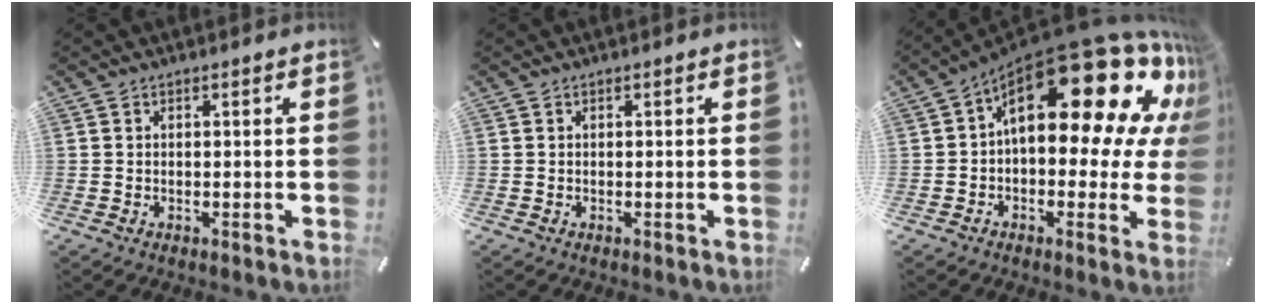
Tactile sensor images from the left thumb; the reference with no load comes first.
{"total": 0.0}
{"total": 28.3, "force": [11.3, 13.1, 22.4], "torque": [-0.338, -0.089, 0.195]}